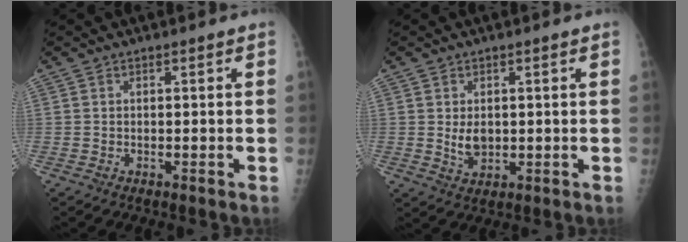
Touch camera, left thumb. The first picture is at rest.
{"total": 3.6, "force": [0.6, 2.3, 2.7], "torque": [-0.038, -0.010, 0.019]}